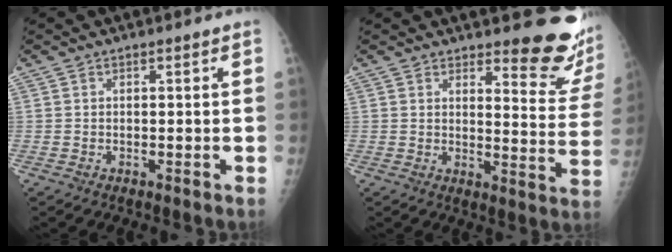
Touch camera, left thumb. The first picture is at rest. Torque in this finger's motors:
{"motor_torque": [1.03, 0.13, 0.79, -0.31, 0.19]}